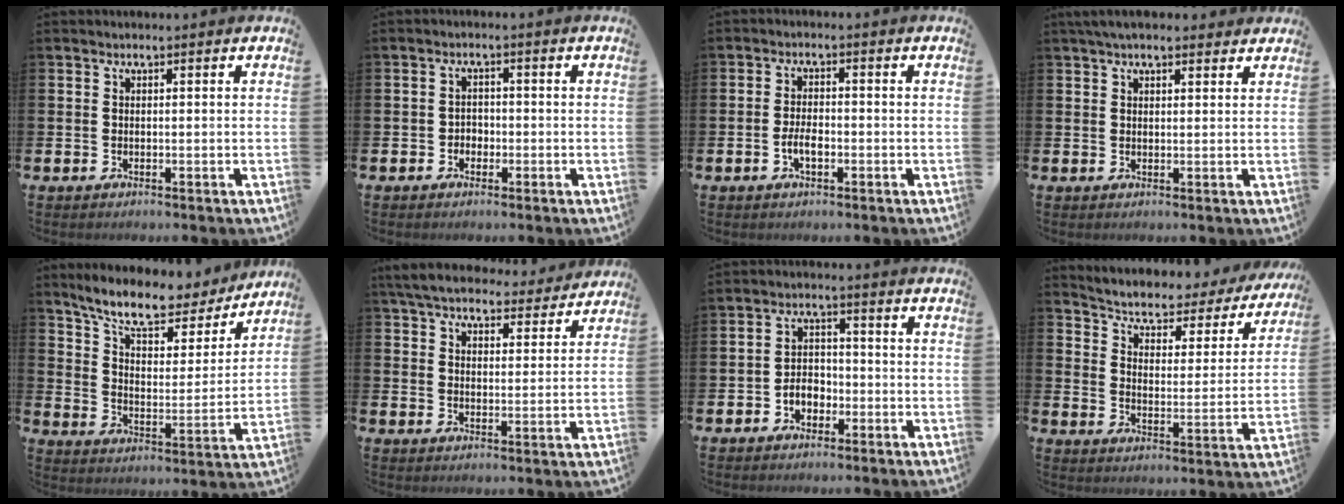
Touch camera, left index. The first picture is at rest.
{"total": 1.8, "force": [-1.0, 1.5, 0.4], "torque": [-0.008, 0.004, -0.024]}
{"total": 2.9, "force": [-0.9, 1.3, 2.4], "torque": [-0.042, 0.003, -0.017]}
{"total": 3.2, "force": [2.8, 0.9, 1.3], "torque": [-0.028, -0.003, 0.050]}
{"total": 10.1, "force": [8.9, 2.7, 3.9], "torque": [-0.099, -0.060, 0.152]}
{"total": 6.7, "force": [6.2, 1.6, 1.6], "torque": [-0.051, -0.039, 0.110]}
{"total": 3.3, "force": [-1.8, 2.4, 1.4], "torque": [-0.029, 0.008, -0.040]}
{"total": 4.4, "force": [3.9, 1.6, 1.3], "torque": [-0.052, -0.035, 0.056]}